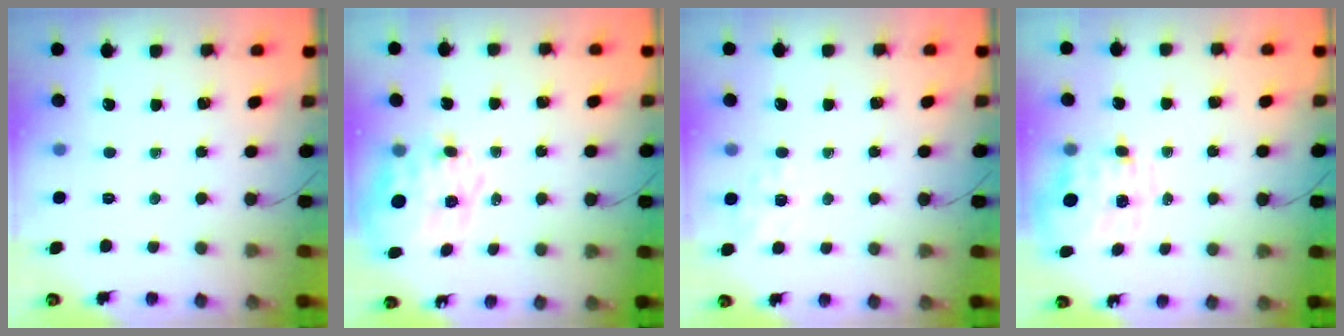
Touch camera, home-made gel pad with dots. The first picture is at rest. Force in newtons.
{"total": 10.8, "press": 10.5, "slide": 2.7}
{"total": 1.4, "press": 0.4, "slide": 1.4}
{"total": 3.6, "press": 3.4, "slide": 1.1}